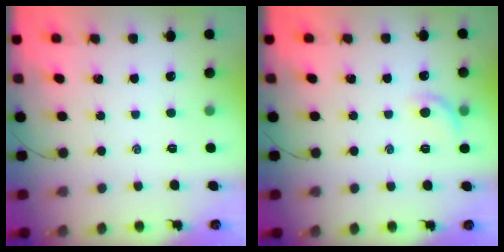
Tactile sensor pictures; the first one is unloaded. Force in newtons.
{"total": 6.9, "press": 6.7, "slide": 1.7}